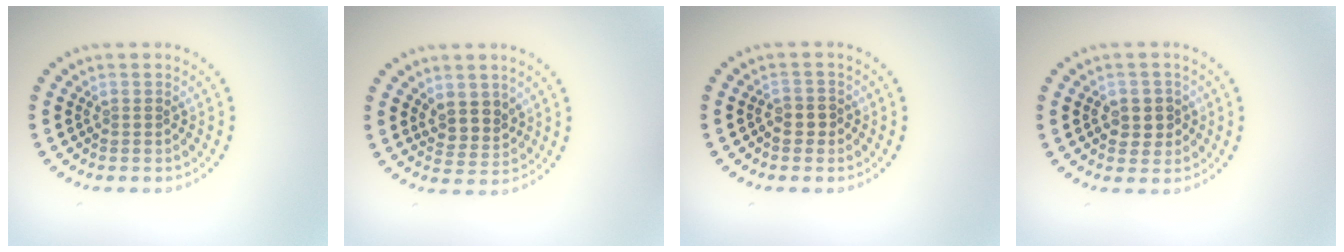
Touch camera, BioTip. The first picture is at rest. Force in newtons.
{"total": 2.8, "press": 2.4, "slide": 1.4}
{"total": 1.0, "press": 0.9, "slide": 0.4}
{"total": 2.6, "press": 2.6, "slide": 0.3}